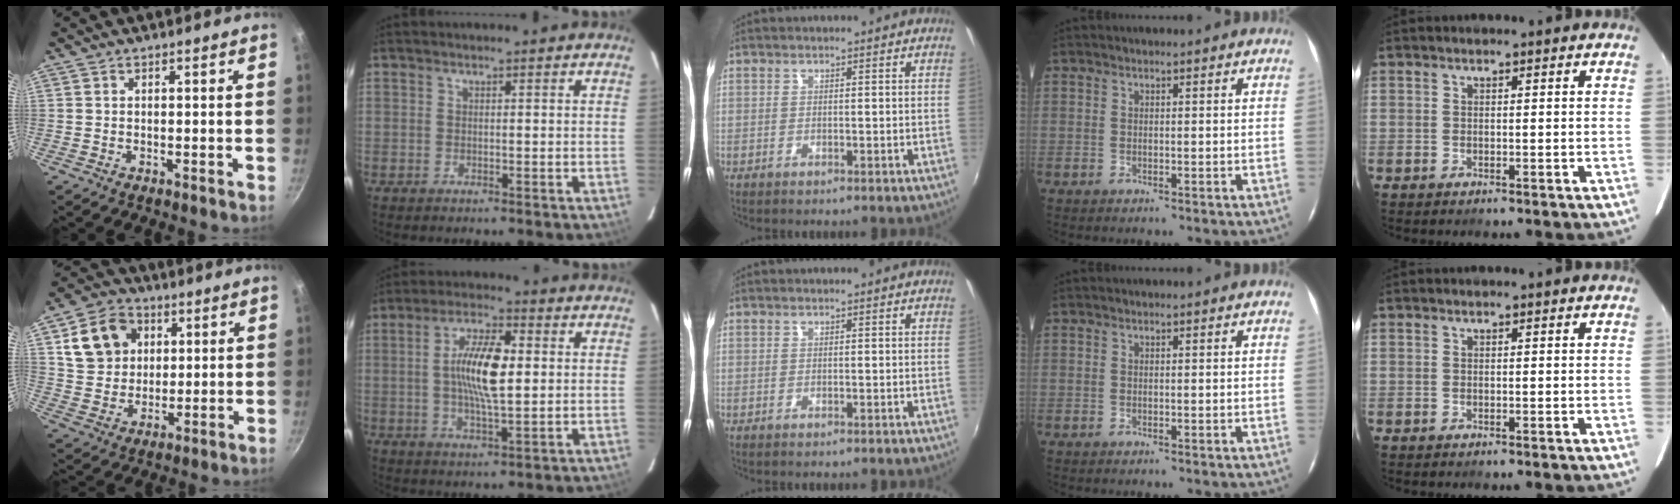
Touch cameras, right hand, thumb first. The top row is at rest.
{"thumb": {"total": 12.5, "force": [3.9, 10.2, 6.0], "torque": [-0.084, 0.002, 0.069]}, "index": {"total": 10.9, "force": [0.9, 3.5, 10.3], "torque": [-0.190, 0.007, 0.015]}}